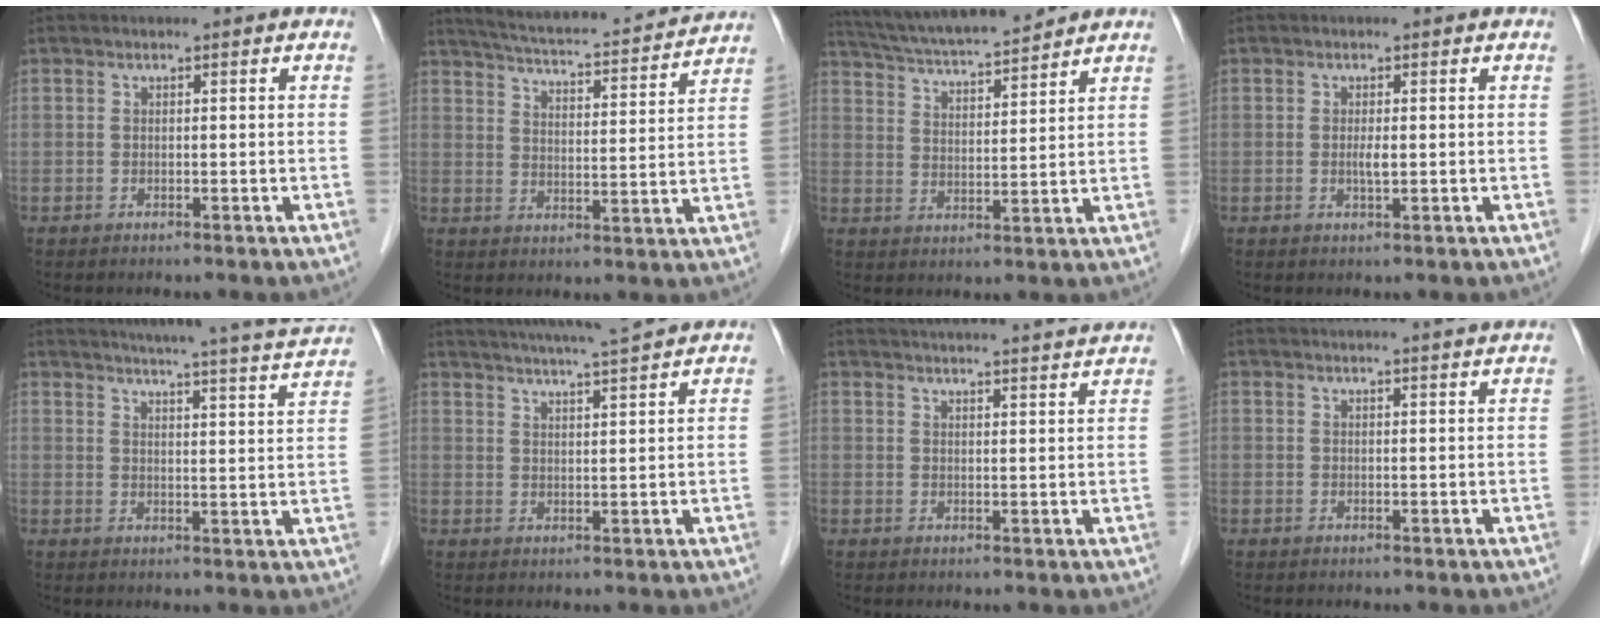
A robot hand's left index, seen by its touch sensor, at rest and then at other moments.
{"total": 17.7, "force": [16.5, 1.3, 6.2], "torque": [-0.107, 0.003, 0.231]}
{"total": 13.3, "force": [12.2, 0.8, 5.3], "torque": [-0.099, 0.018, 0.203]}
{"total": 1.3, "force": [0.0, 0.2, 1.3], "torque": [-0.028, -0.002, 0.000]}
{"total": 19.4, "force": [18.2, -0.4, 6.8], "torque": [-0.105, -0.041, 0.220]}
{"total": 11.3, "force": [10.4, -0.8, 4.6], "torque": [-0.083, 0.018, 0.146]}
{"total": 17.4, "force": [16.5, -0.4, 5.5], "torque": [-0.089, -0.003, 0.213]}
{"total": 8.6, "force": [7.9, -0.7, 3.3], "torque": [-0.041, 0.018, 0.084]}